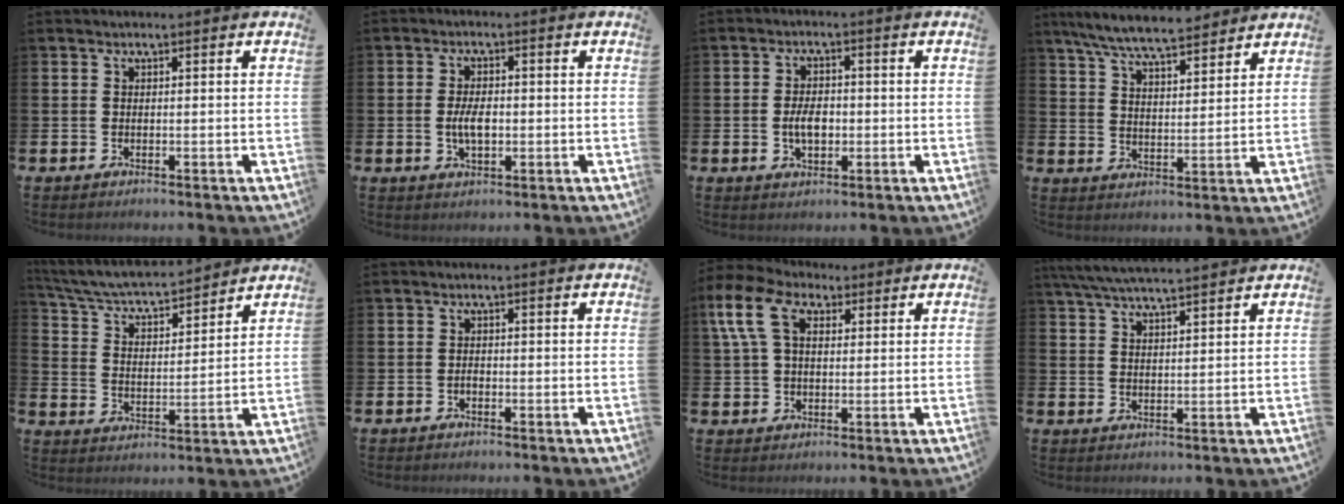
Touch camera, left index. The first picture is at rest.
{"total": 4.1, "force": [-0.3, 2.1, 3.5], "torque": [-0.055, 0.000, -0.008]}
{"total": 3.9, "force": [-0.4, 2.3, 3.1], "torque": [-0.040, -0.002, -0.013]}
{"total": 7.7, "force": [7.2, 0.9, 2.6], "torque": [-0.080, -0.029, 0.132]}
{"total": 5.7, "force": [5.4, 0.8, 1.7], "torque": [-0.063, -0.043, 0.089]}
{"total": 0.8, "force": [-0.4, 0.5, 0.5], "torque": [-0.016, 0.002, -0.008]}
{"total": 8.3, "force": [4.6, 5.1, 4.6], "torque": [-0.127, 0.007, 0.085]}
{"total": 5.4, "force": [5.1, 0.2, 1.8], "torque": [-0.056, -0.015, 0.094]}